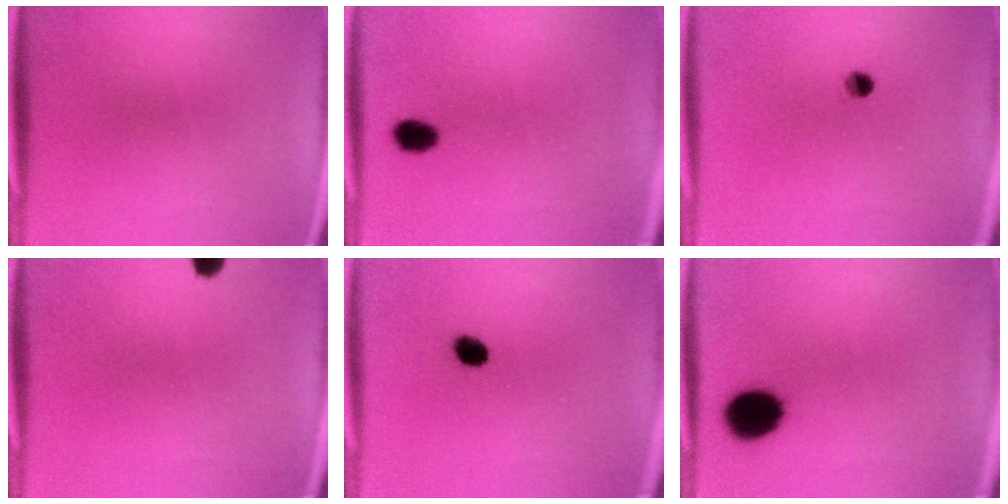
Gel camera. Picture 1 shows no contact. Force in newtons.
{"total": 3.2}
{"total": 2.0}
{"total": 2.1}
{"total": 3.6}
{"total": 9.5}